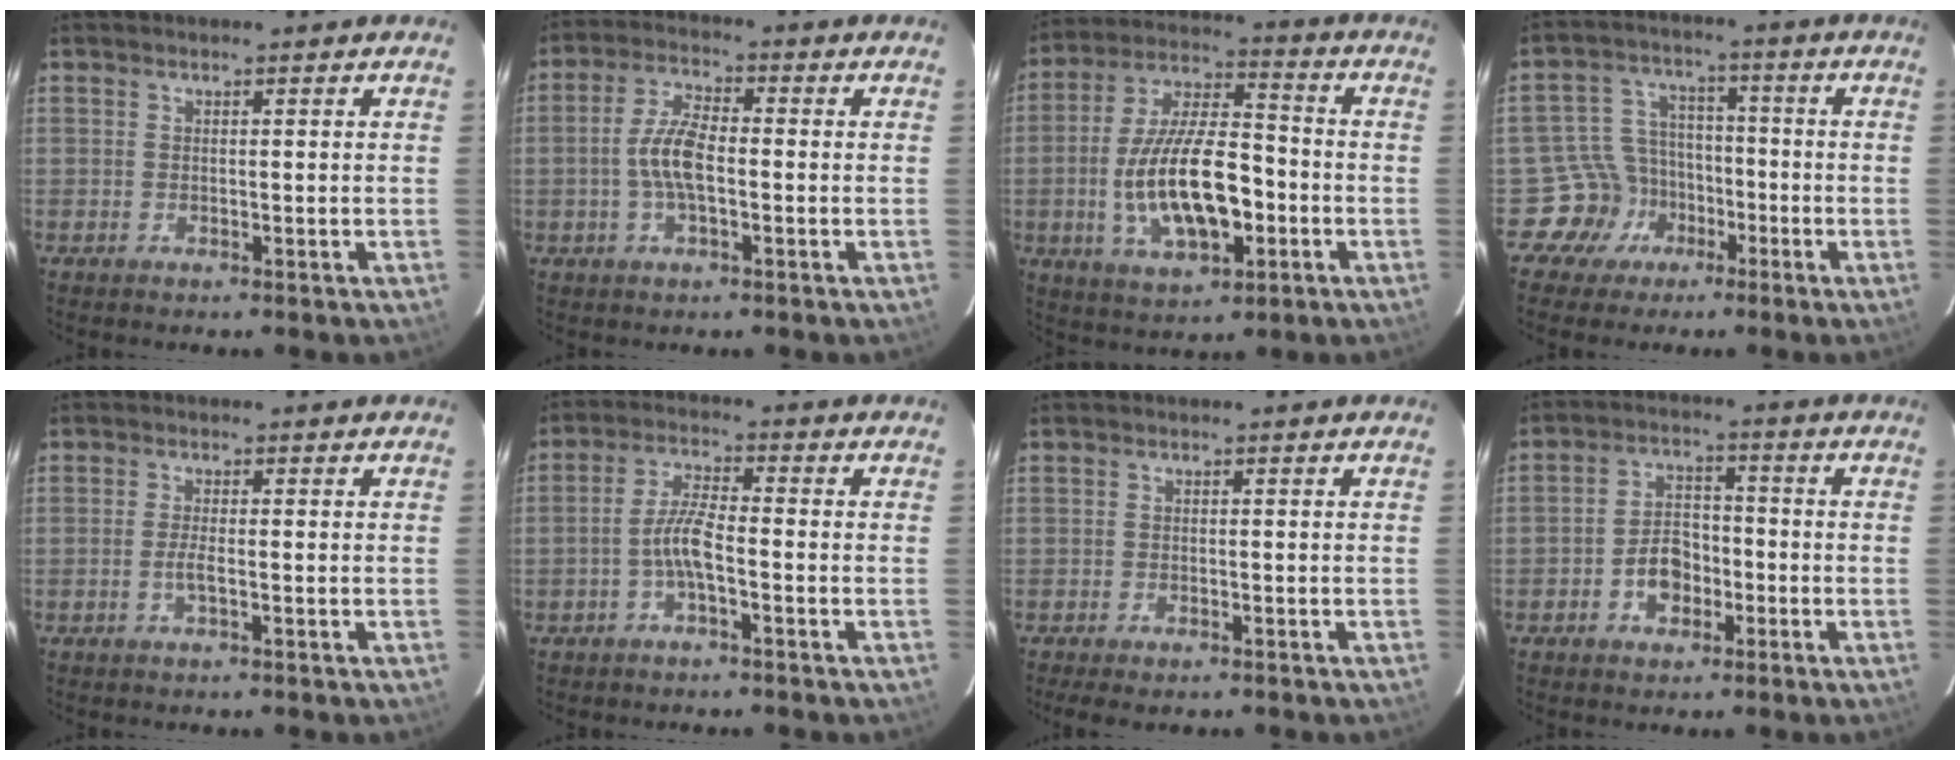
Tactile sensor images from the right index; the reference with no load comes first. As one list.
[{"total": 7.0, "force": [-1.2, 2.7, 6.4], "torque": [-0.131, 0.009, -0.024]}, {"total": 17.2, "force": [-4.1, 7.4, 15.0], "torque": [-0.298, 0.001, -0.061]}, {"total": 8.2, "force": [-4.6, 6.8, 0.3], "torque": [-0.022, 0.031, -0.075]}, {"total": 1.7, "force": [-0.7, 0.1, 1.6], "torque": [-0.032, -0.003, -0.013]}, {"total": 4.9, "force": [-1.9, 0.8, 4.5], "torque": [-0.096, 0.010, -0.039]}, {"total": 3.9, "force": [-3.0, 1.3, 2.1], "torque": [-0.049, -0.016, -0.048]}, {"total": 6.3, "force": [-2.6, 4.5, 3.6], "torque": [-0.070, 0.019, -0.039]}]